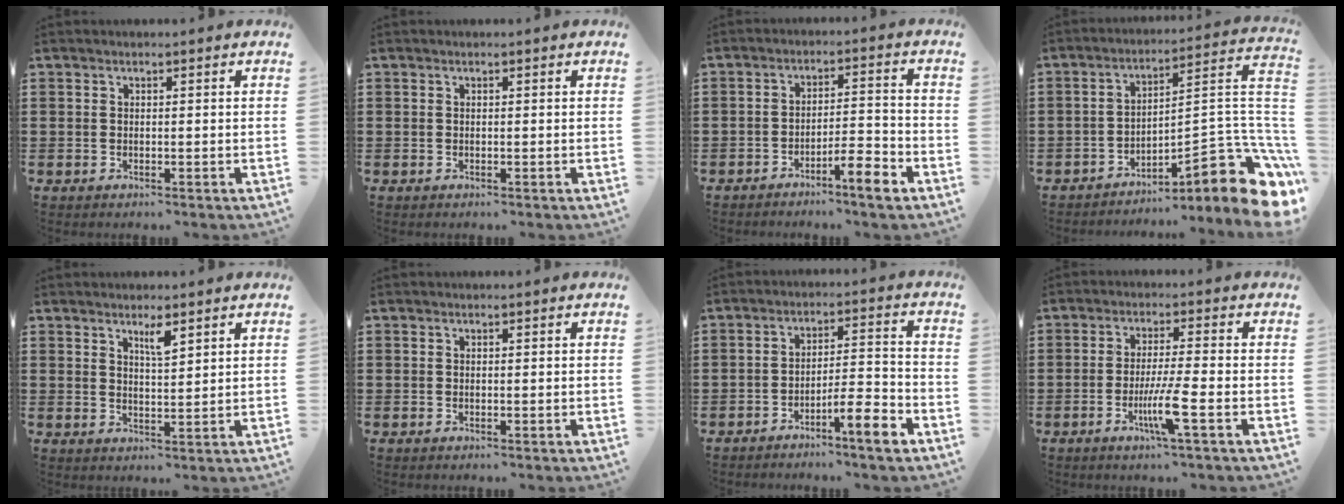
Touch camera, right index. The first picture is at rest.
{"total": 0.0}
{"total": 5.6, "force": [-4.3, 0.8, 3.6], "torque": [-0.060, 0.005, -0.078]}
{"total": 12.2, "force": [-6.1, 3.5, 9.9], "torque": [-0.122, -0.016, -0.107]}
{"total": 3.1, "force": [2.1, 0.6, 2.2], "torque": [-0.040, 0.000, 0.034]}
{"total": 0.0}
{"total": 6.7, "force": [-4.7, 0.9, 4.7], "torque": [-0.077, 0.005, -0.084]}
{"total": 6.3, "force": [-2.5, -0.3, 5.8], "torque": [-0.117, -0.022, -0.048]}